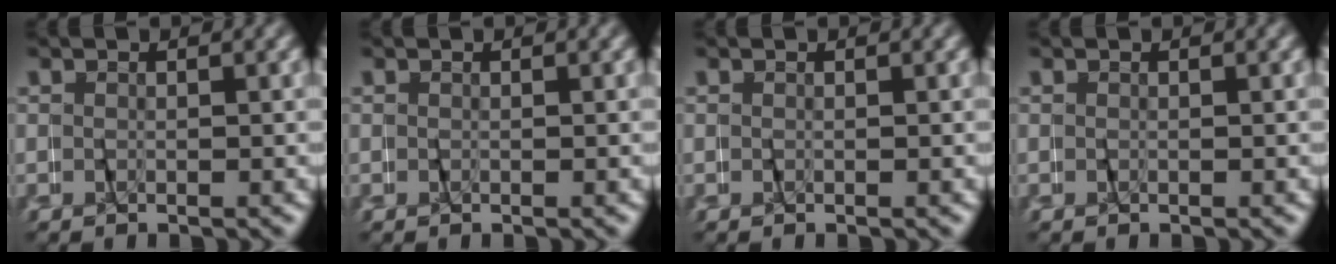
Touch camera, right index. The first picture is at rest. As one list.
[{"total": 0.0}, {"total": 0.0}, {"total": 0.0}]